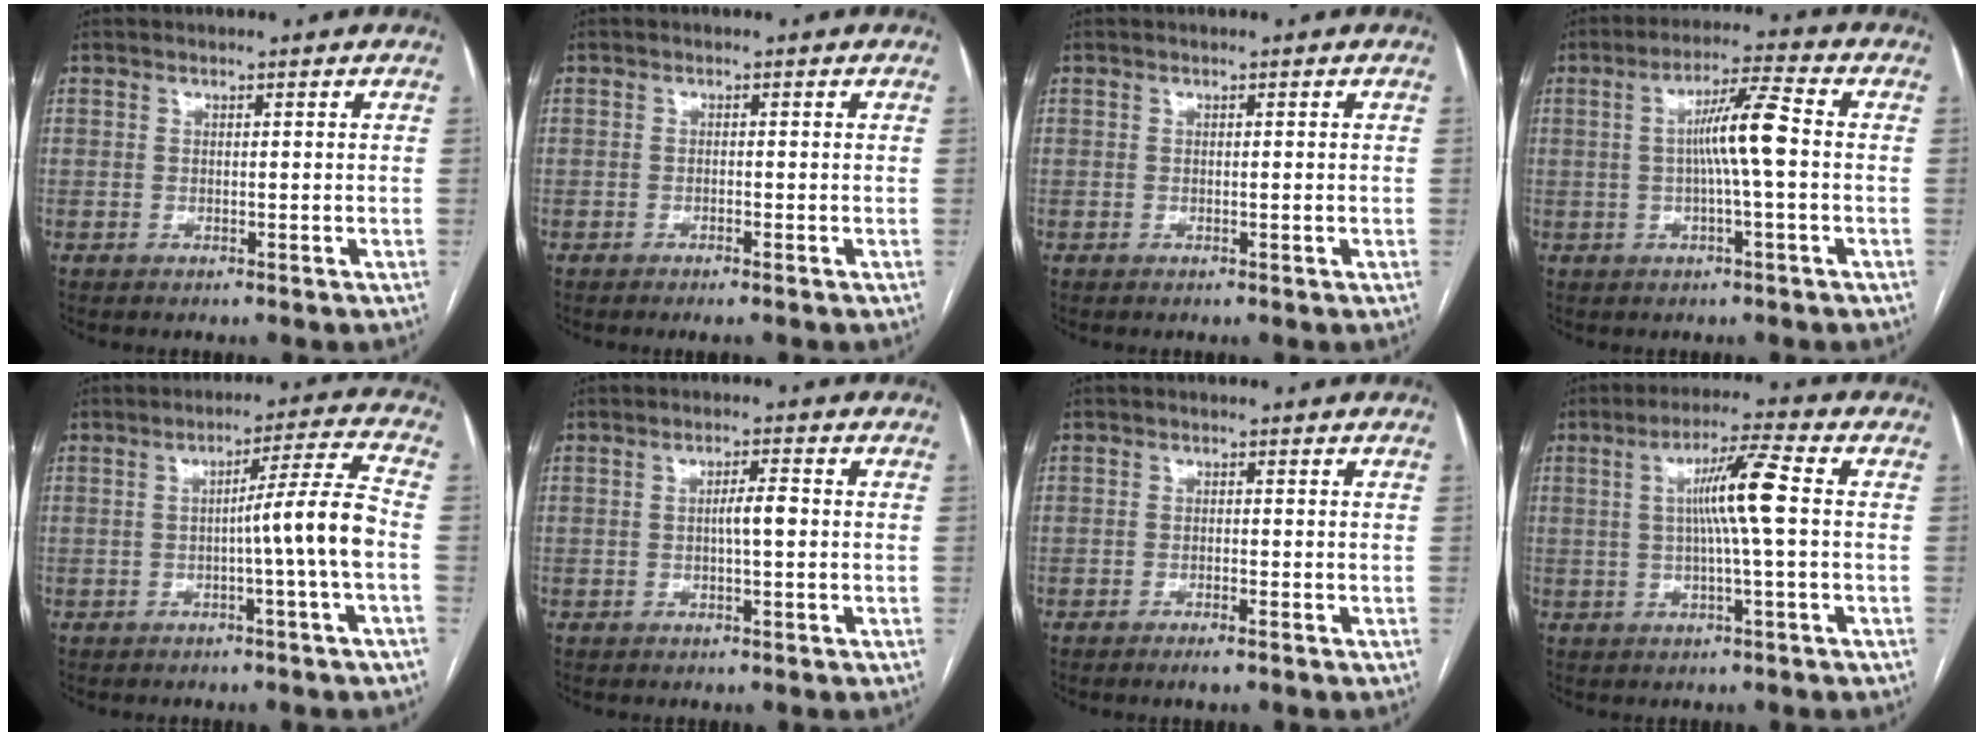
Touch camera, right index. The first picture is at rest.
{"total": 1.2, "force": [-0.9, -0.1, 0.8], "torque": [-0.016, -0.002, -0.014]}
{"total": 0.6, "force": [-0.1, 0.0, 0.5], "torque": [-0.009, 0.000, 0.002]}
{"total": 7.5, "force": [0.0, 0.0, 7.5], "torque": [-0.134, 0.014, -0.004]}
{"total": 7.9, "force": [-1.6, -1.7, 7.6], "torque": [-0.111, 0.014, -0.023]}
{"total": 2.9, "force": [-0.2, 0.3, 2.9], "torque": [-0.050, 0.003, -0.004]}
{"total": 1.7, "force": [-1.2, 0.0, 1.2], "torque": [-0.023, -0.002, -0.018]}
{"total": 8.0, "force": [0.7, -0.5, 8.0], "torque": [-0.141, 0.009, 0.009]}